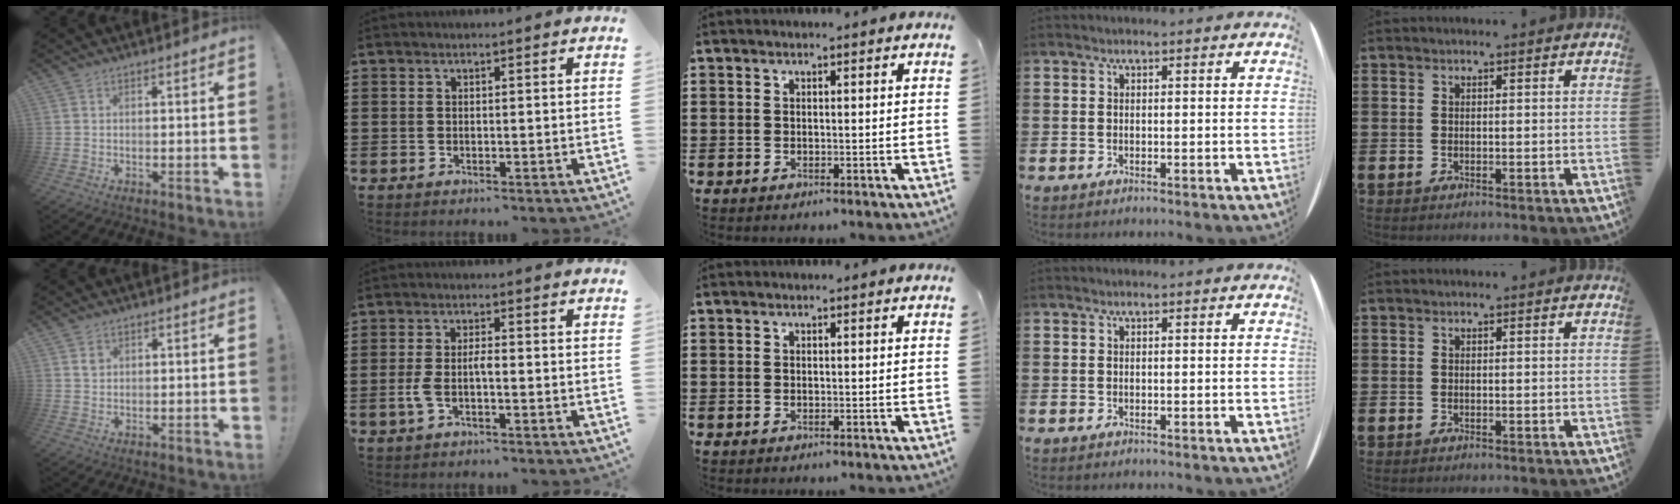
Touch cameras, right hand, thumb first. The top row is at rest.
{"thumb": {"total": 1.5, "force": [0.9, 1.2, 0.4], "torque": [0.007, -0.007, 0.014]}, "index": {"total": 3.3, "force": [-0.9, 1.0, 3.0], "torque": [-0.076, -0.004, -0.023]}}